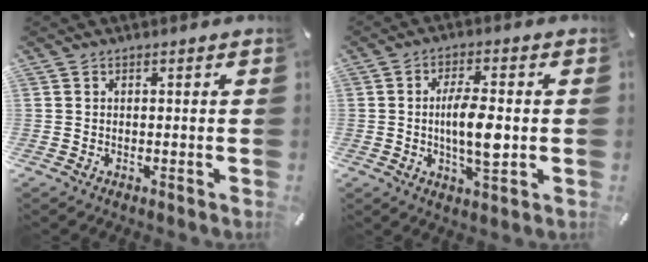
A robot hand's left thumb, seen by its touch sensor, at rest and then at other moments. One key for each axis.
{"total": 8.9, "fx": -0.4, "fy": 2.9, "fz": 8.4, "tx": -0.157, "ty": -0.004, "tz": -0.012}